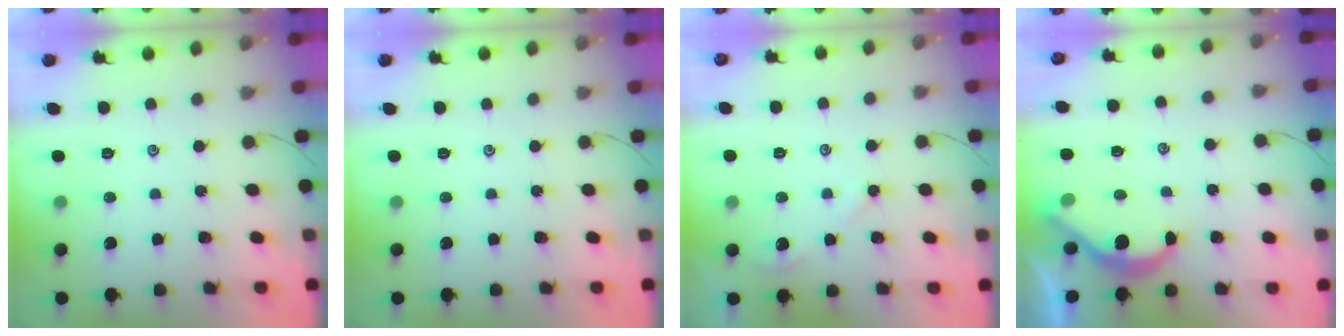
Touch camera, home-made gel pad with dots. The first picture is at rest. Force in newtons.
{"total": 0.0}
{"total": 2.8, "press": 2.8, "slide": 0.4}
{"total": 4.6, "press": 4.6, "slide": 0.5}